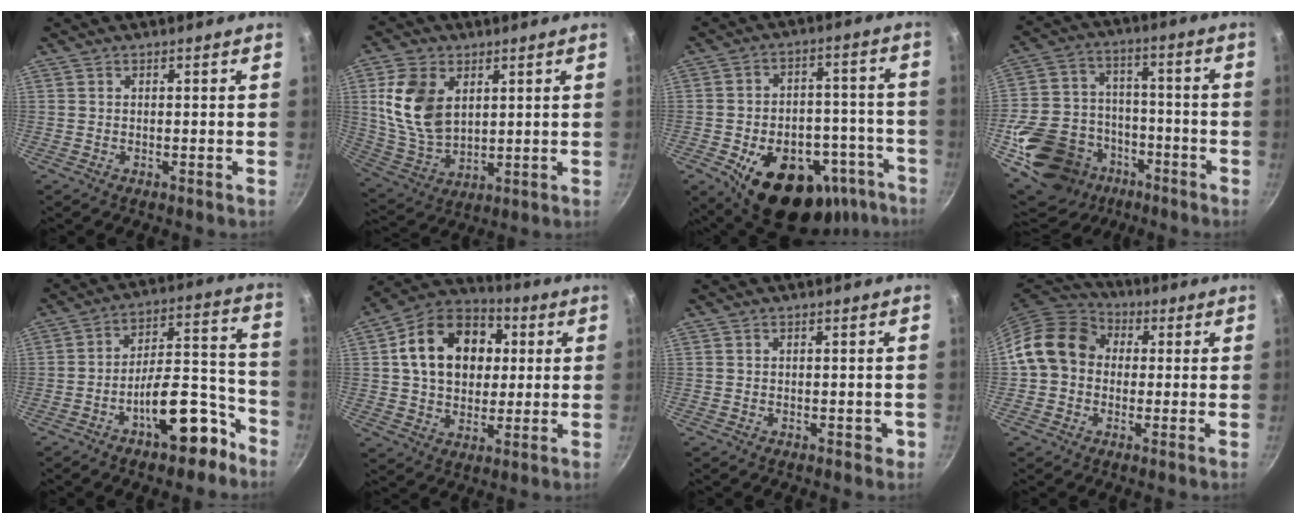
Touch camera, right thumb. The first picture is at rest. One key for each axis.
{"total": 13.3, "fx": 3.6, "fy": 8.8, "fz": 9.3, "tx": -0.166, "ty": -0.021, "tz": 0.084}
{"total": 24.7, "fx": -12.8, "fy": 14.8, "fz": 15.1, "tx": -0.160, "ty": 0.045, "tz": -0.163}
{"total": 21.9, "fx": -10.4, "fy": 16.5, "fz": 9.9, "tx": -0.164, "ty": 0.060, "tz": -0.159}
{"total": 15.3, "fx": -8.4, "fy": 6.5, "fz": 11.0, "tx": -0.117, "ty": 0.087, "tz": -0.118}
{"total": 18.2, "fx": 3.5, "fy": 13.6, "fz": 11.6, "tx": -0.161, "ty": 0.022, "tz": 0.049}
{"total": 1.2, "fx": -0.1, "fy": 0.9, "fz": 0.8, "tx": -0.001, "ty": 0.002, "tz": 0.000}
{"total": 12.6, "fx": 1.2, "fy": 10.5, "fz": 6.9, "tx": -0.089, "ty": 0.029, "tz": 0.004}